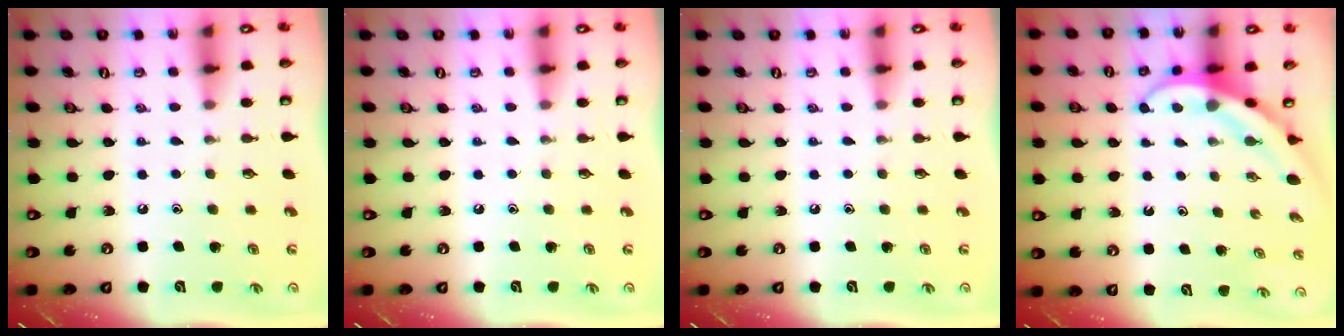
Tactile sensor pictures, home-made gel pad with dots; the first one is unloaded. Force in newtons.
{"total": 0.0}
{"total": 0.0}
{"total": 4.0, "press": 3.9, "slide": 0.4}